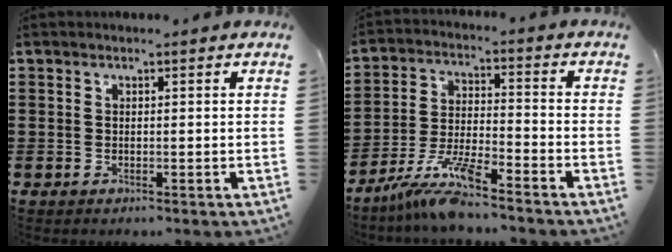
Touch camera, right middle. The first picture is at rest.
{"total": 8.3, "force": [-7.1, 0.4, 4.3], "torque": [-0.098, -0.009, -0.141]}